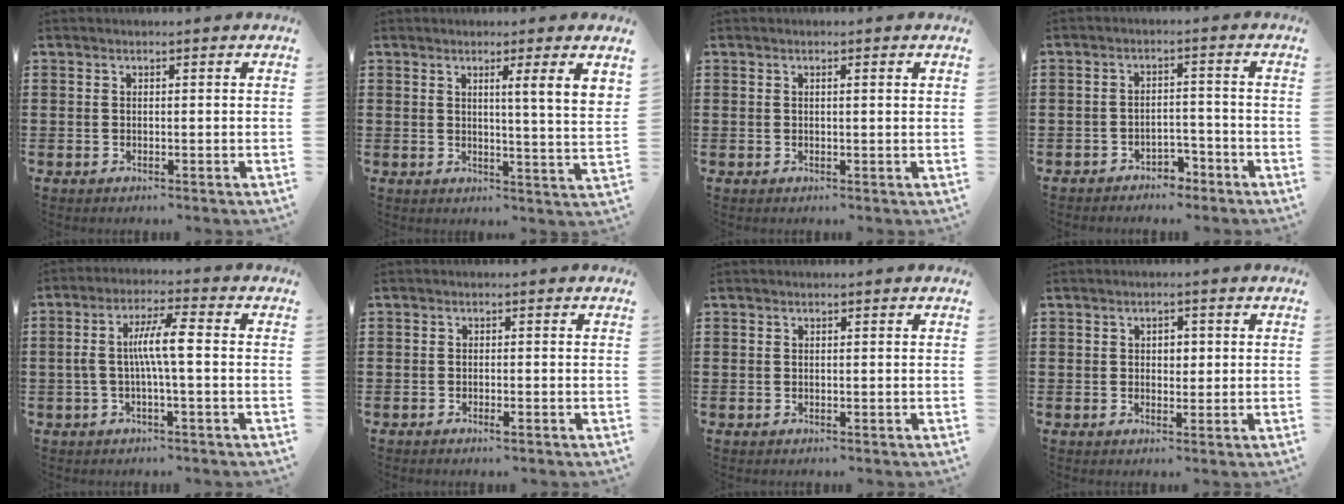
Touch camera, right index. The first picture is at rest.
{"total": 4.2, "force": [2.4, -1.1, 3.3], "torque": [-0.055, -0.019, 0.035]}
{"total": 0.7, "force": [0.2, -0.1, 0.6], "torque": [-0.012, -0.001, 0.003]}
{"total": 3.0, "force": [-2.7, 1.2, 0.6], "torque": [-0.016, 0.007, -0.056]}
{"total": 6.8, "force": [-0.4, 1.1, 6.7], "torque": [-0.138, 0.001, -0.017]}
{"total": 0.9, "force": [-0.7, 0.1, 0.5], "torque": [-0.013, -0.004, -0.013]}
{"total": 0.0}
{"total": 1.9, "force": [0.2, 1.3, 1.3], "torque": [-0.019, 0.006, -0.001]}